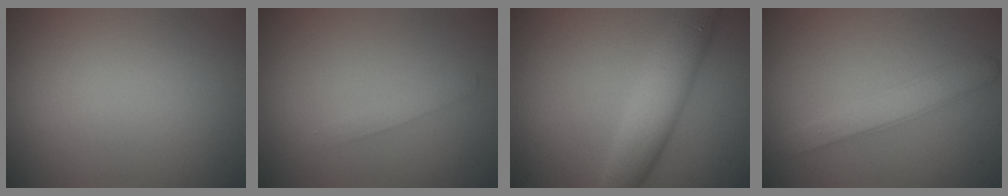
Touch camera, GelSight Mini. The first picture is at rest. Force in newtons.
{"total": 1.0, "press": 1.0, "slide": 0.1}
{"total": 5.2, "press": 5.2, "slide": 0.2}
{"total": 2.8, "press": 2.8, "slide": 0.2}